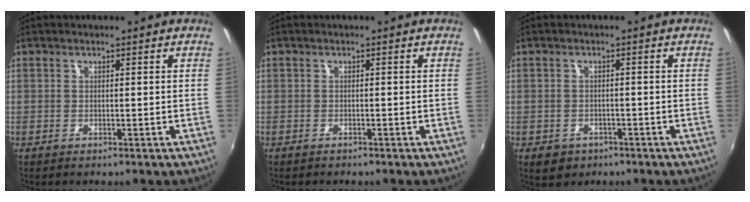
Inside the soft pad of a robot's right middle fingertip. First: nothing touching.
{"total": 0.8, "force": [-0.8, 0.2, 0.1], "torque": [-0.007, 0.000, -0.011]}
{"total": 4.1, "force": [-2.2, 3.1, 1.6], "torque": [-0.037, -0.006, -0.026]}